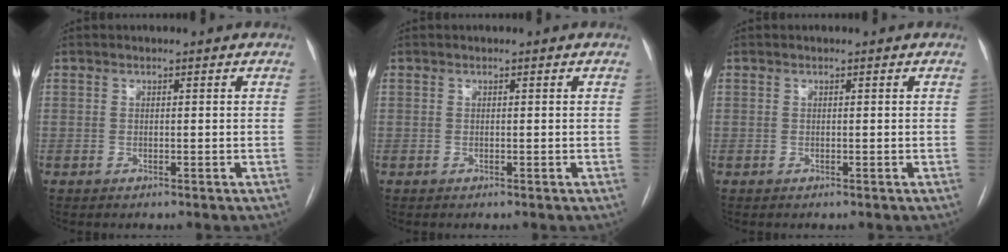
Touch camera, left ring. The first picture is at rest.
{"total": 0.0}
{"total": 0.0}